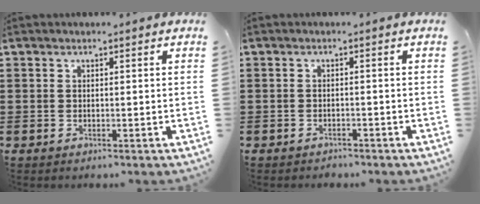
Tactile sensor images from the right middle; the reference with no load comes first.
{"total": 1.1, "force": [-1.0, 0.3, -0.1], "torque": [-0.001, 0.003, -0.024]}